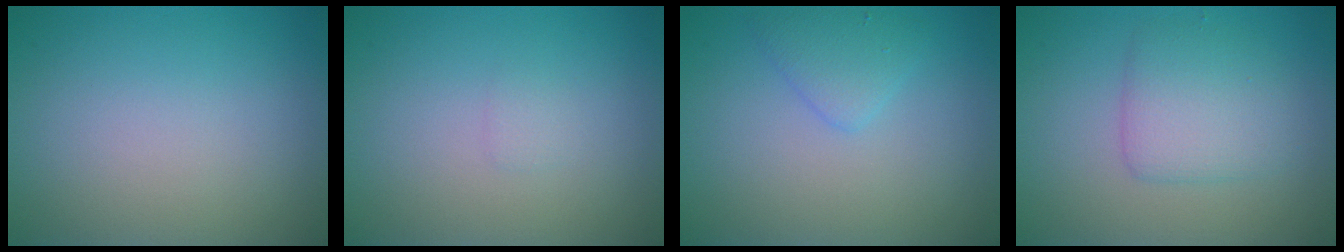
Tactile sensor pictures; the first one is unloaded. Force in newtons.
{"total": 0.6, "press": 0.6, "slide": 0.0}
{"total": 1.9, "press": 1.9, "slide": 0.0}
{"total": 3.4, "press": 3.4, "slide": 0.1}